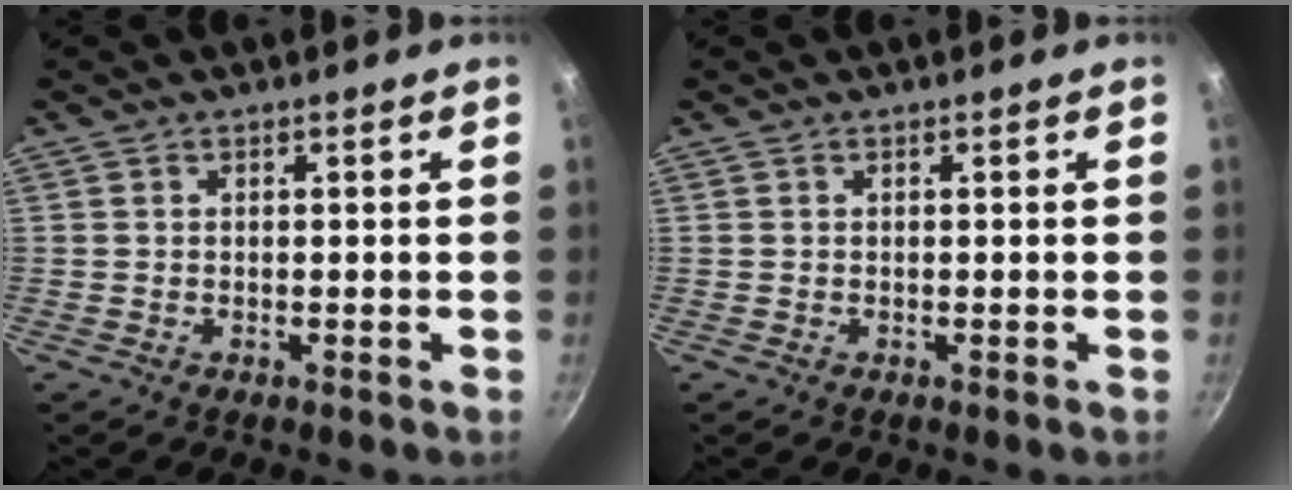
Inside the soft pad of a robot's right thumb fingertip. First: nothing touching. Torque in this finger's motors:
{"motor_torque": [0.17, 0.17, -0.15, 0.07, 0.00]}